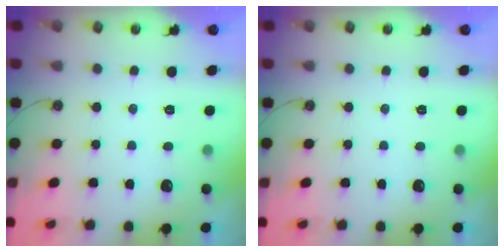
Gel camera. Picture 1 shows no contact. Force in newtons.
{"total": 0.0}